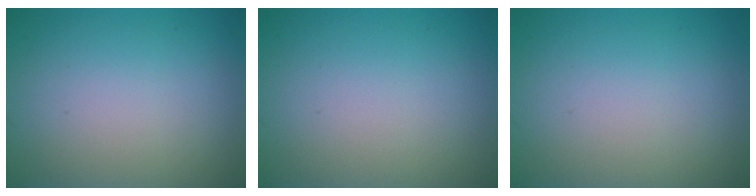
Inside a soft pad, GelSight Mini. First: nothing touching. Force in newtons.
{"total": 0.0}
{"total": 0.0}